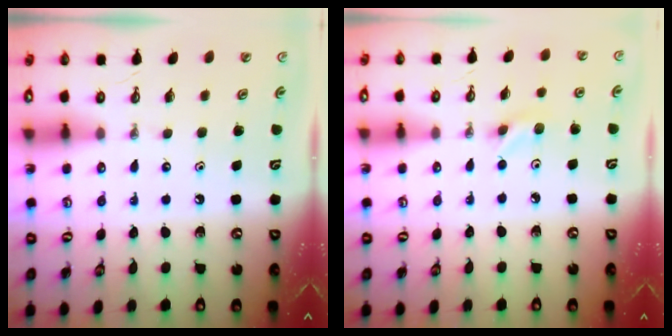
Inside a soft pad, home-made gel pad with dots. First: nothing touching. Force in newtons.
{"total": 4.2, "press": 4.1, "slide": 0.9}